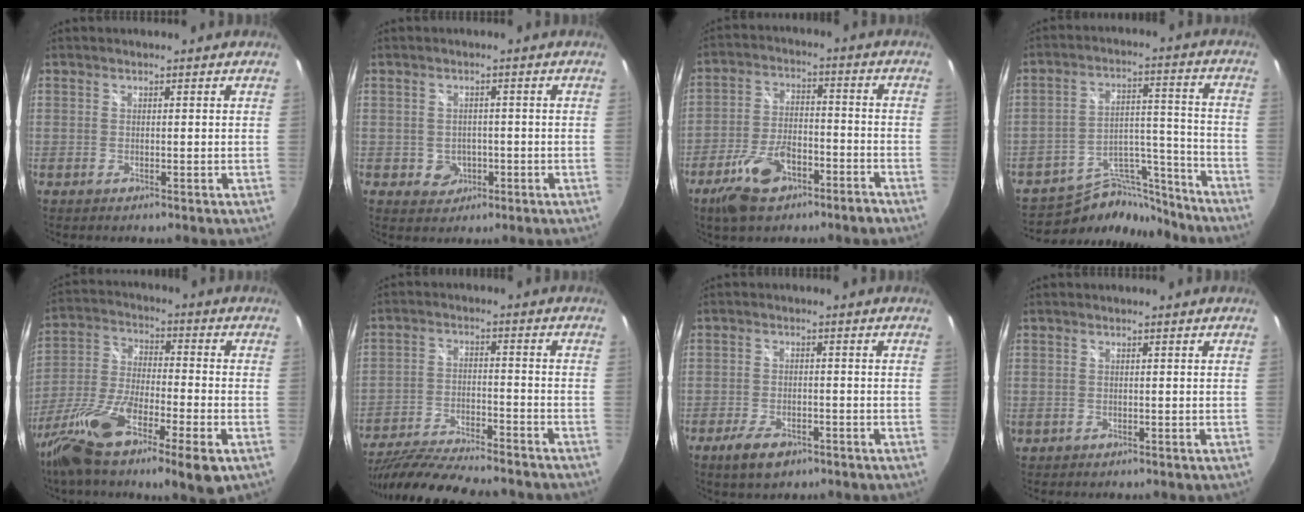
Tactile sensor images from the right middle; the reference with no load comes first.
{"total": 3.7, "force": [-0.9, 3.4, 1.0], "torque": [-0.025, 0.004, -0.004]}
{"total": 11.3, "force": [-7.4, 5.1, 6.8], "torque": [-0.152, -0.001, -0.125]}
{"total": 15.4, "force": [-13.9, 5.6, 3.5], "torque": [-0.061, 0.046, -0.204]}
{"total": 18.4, "force": [-10.7, 3.8, 14.5], "torque": [-0.292, -0.052, -0.199]}
{"total": 20.8, "force": [-18.0, 3.8, 9.8], "torque": [-0.189, -0.038, -0.280]}
{"total": 5.9, "force": [-3.8, 2.9, 3.5], "torque": [-0.083, -0.007, -0.061]}
{"total": 1.3, "force": [-0.1, 1.2, 0.6], "torque": [-0.008, 0.002, 0.001]}